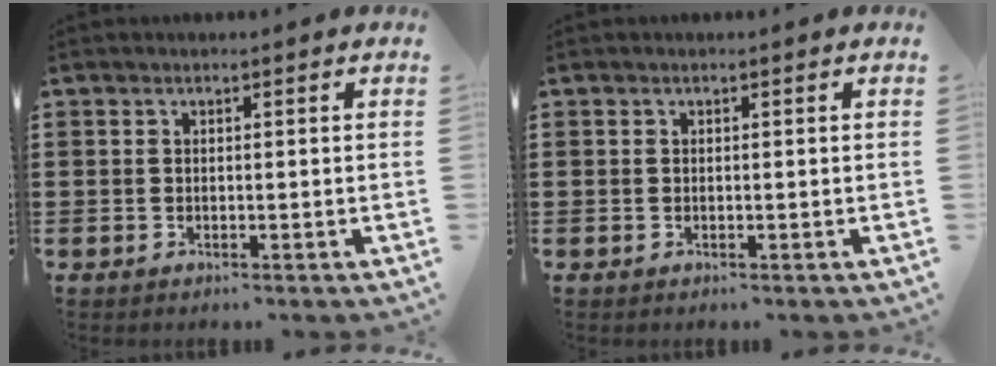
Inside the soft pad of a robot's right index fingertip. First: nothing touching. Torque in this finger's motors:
{"motor_torque": [2.14, 0.00, -0.03, 0.00]}